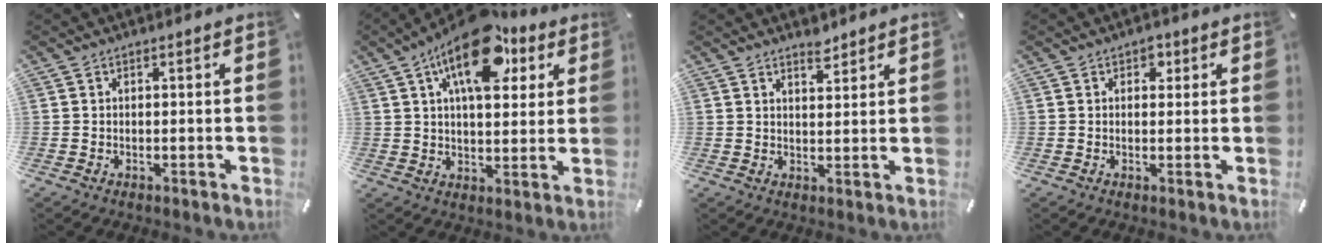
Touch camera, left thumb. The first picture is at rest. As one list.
[{"total": 17.4, "force": [9.4, 8.7, 11.8], "torque": [-0.176, -0.035, 0.157]}, {"total": 3.7, "force": [3.2, 1.3, 1.1], "torque": [-0.003, -0.023, 0.056]}, {"total": 2.5, "force": [1.2, 1.9, 1.0], "torque": [0.000, -0.005, 0.015]}]